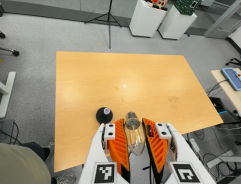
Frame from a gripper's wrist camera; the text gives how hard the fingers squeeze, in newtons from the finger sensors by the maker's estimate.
{"total": 21.3, "left": 23.2, "right": 19.3}